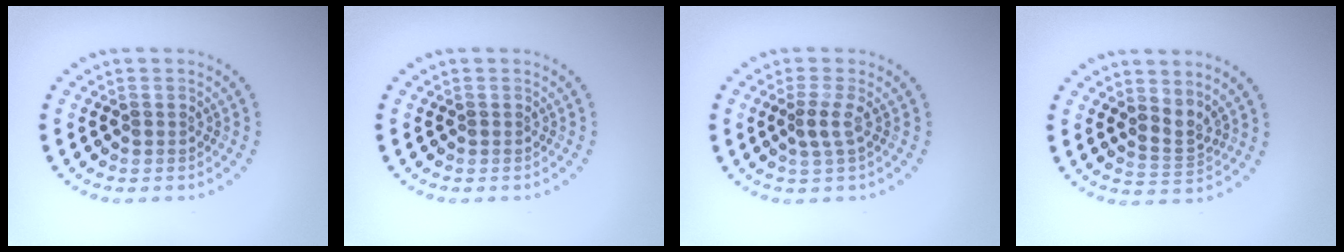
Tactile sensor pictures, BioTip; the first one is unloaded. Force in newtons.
{"total": 0.0}
{"total": 1.6, "press": 1.1, "slide": 1.2}
{"total": 2.1, "press": 1.5, "slide": 1.5}